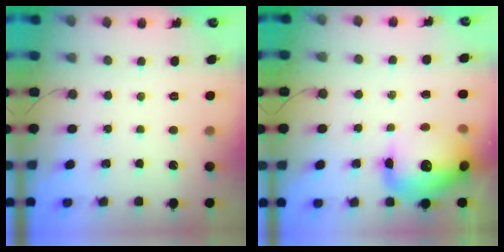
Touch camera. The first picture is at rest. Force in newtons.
{"total": 17.3, "press": 16.8, "slide": 3.9}